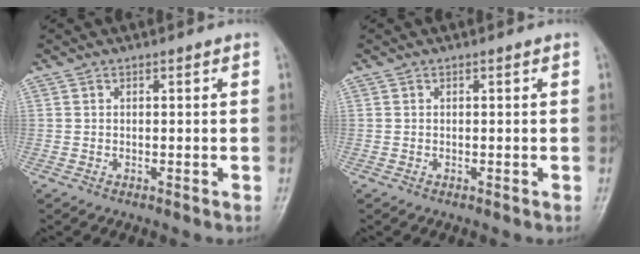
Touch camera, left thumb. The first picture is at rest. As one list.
[{"total": 0.0}]